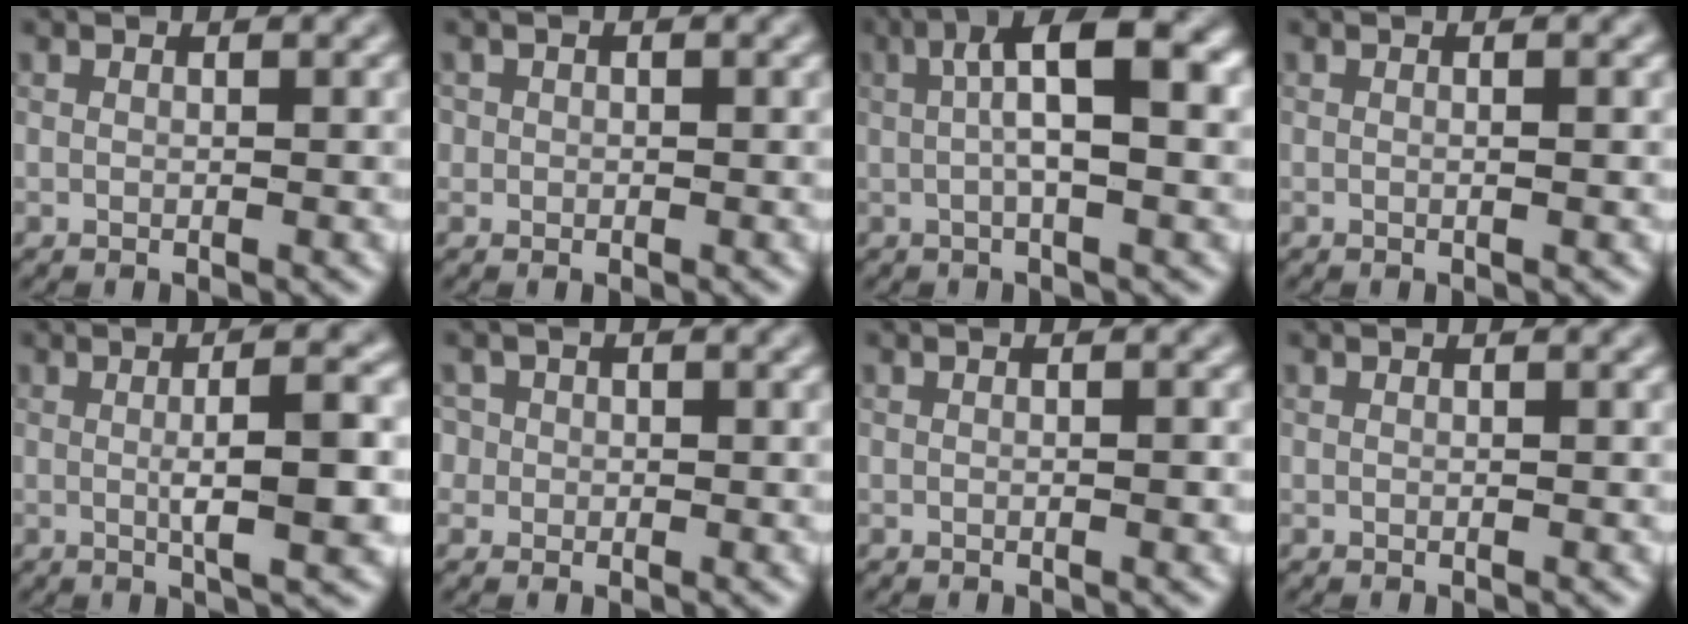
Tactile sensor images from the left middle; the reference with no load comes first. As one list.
[{"total": 0.7, "force": [-0.4, -0.1, -0.5], "torque": [-0.001, 0.004, 0.005]}, {"total": 7.3, "force": [0.9, 1.9, 7.0], "torque": [-0.116, 0.021, 0.016]}, {"total": 0.7, "force": [-0.1, 0.2, 0.7], "torque": [-0.006, 0.003, -0.007]}, {"total": 6.1, "force": [-0.5, 1.0, 6.0], "torque": [-0.083, 0.014, 0.000]}, {"total": 1.0, "force": [0.2, 1.0, -0.3], "torque": [-0.009, -0.004, 0.023]}, {"total": 0.8, "force": [-0.3, 0.1, 0.7], "torque": [-0.010, 0.000, 0.000]}, {"total": 0.0}]